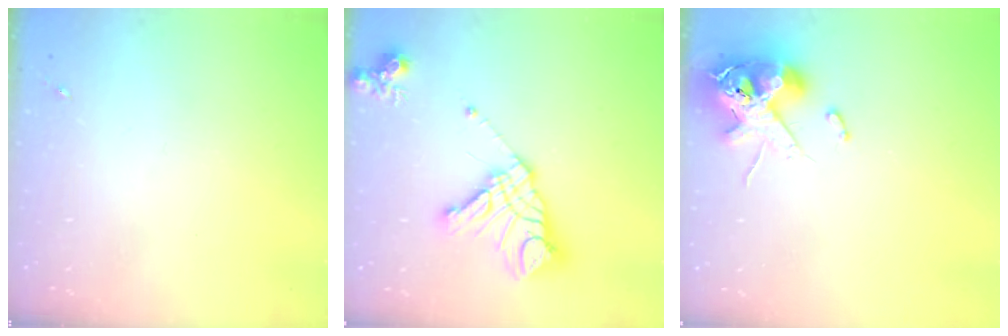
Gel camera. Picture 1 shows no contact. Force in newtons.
{"total": 17.2, "press": 17.0, "slide": 2.4}
{"total": 12.6, "press": 12.4, "slide": 2.1}